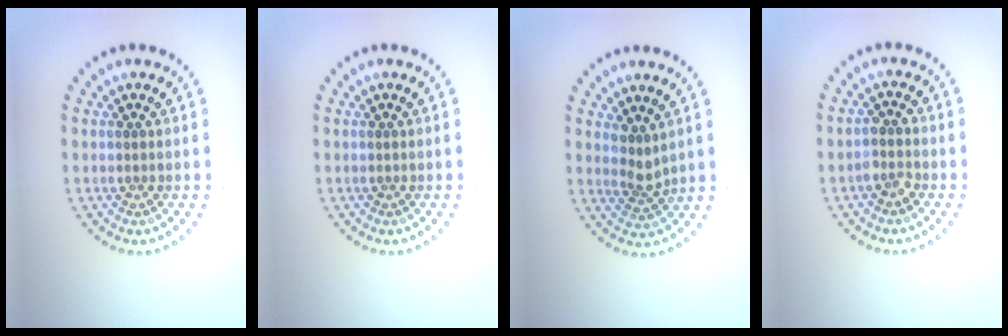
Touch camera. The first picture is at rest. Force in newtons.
{"total": 0.0}
{"total": 1.9, "press": 1.4, "slide": 1.3}
{"total": 1.5, "press": 1.4, "slide": 0.7}